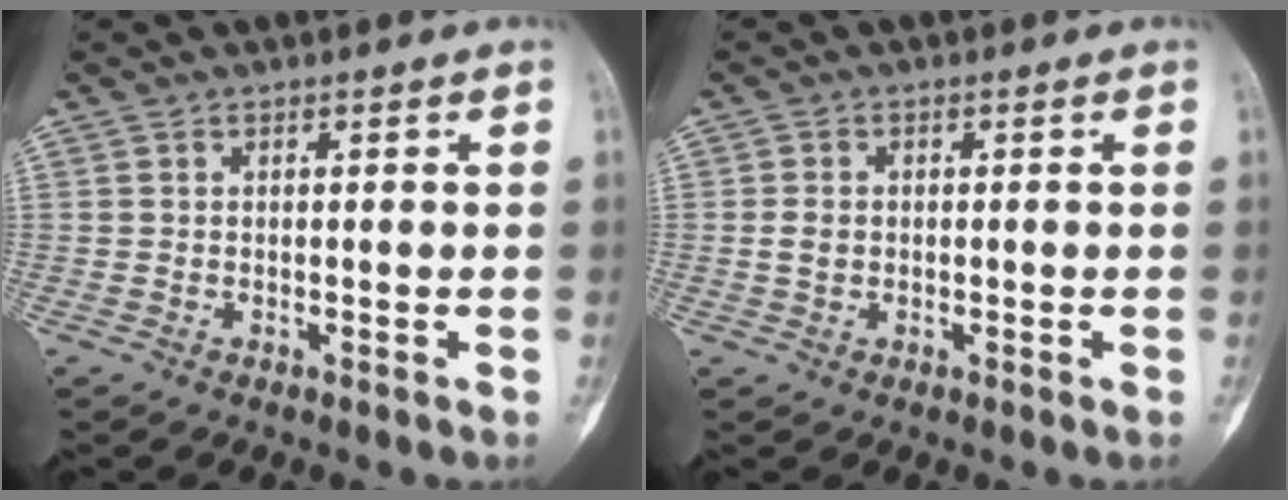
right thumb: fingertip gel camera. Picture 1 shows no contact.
{"total": 2.0, "force": [0.0, 1.6, 1.2], "torque": [-0.018, 0.003, 0.000]}